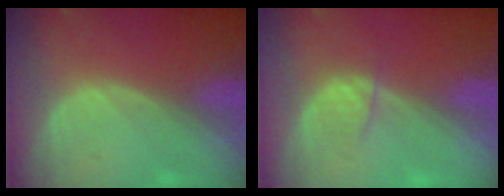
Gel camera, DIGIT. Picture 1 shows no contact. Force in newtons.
{"total": 1.9, "press": 1.9, "slide": 0.4}